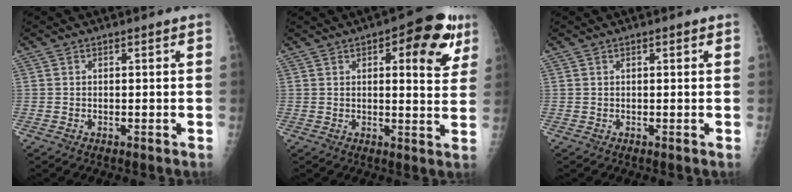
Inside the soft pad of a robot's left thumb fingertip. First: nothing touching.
{"total": 12.8, "force": [5.7, 5.0, 10.3], "torque": [-0.088, -0.013, 0.063]}
{"total": 0.8, "force": [0.4, 0.3, 0.7], "torque": [-0.009, 0.002, 0.004]}